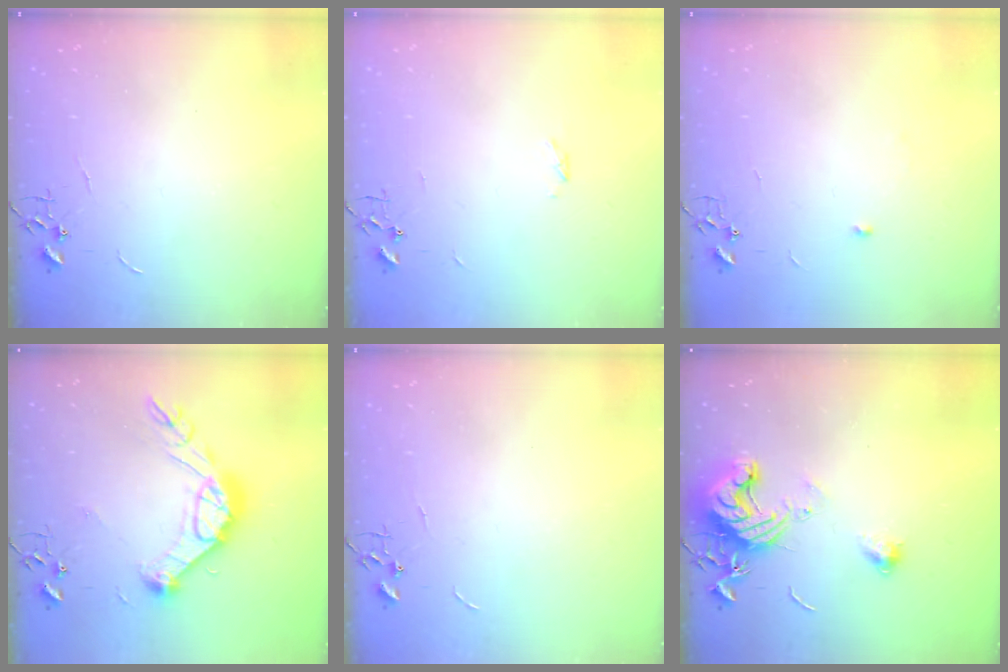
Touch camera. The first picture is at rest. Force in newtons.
{"total": 1.7, "press": 1.6, "slide": 0.4}
{"total": 3.9, "press": 3.8, "slide": 0.8}
{"total": 16.0, "press": 15.9, "slide": 1.4}
{"total": 0.0}
{"total": 13.3, "press": 13.2, "slide": 1.7}